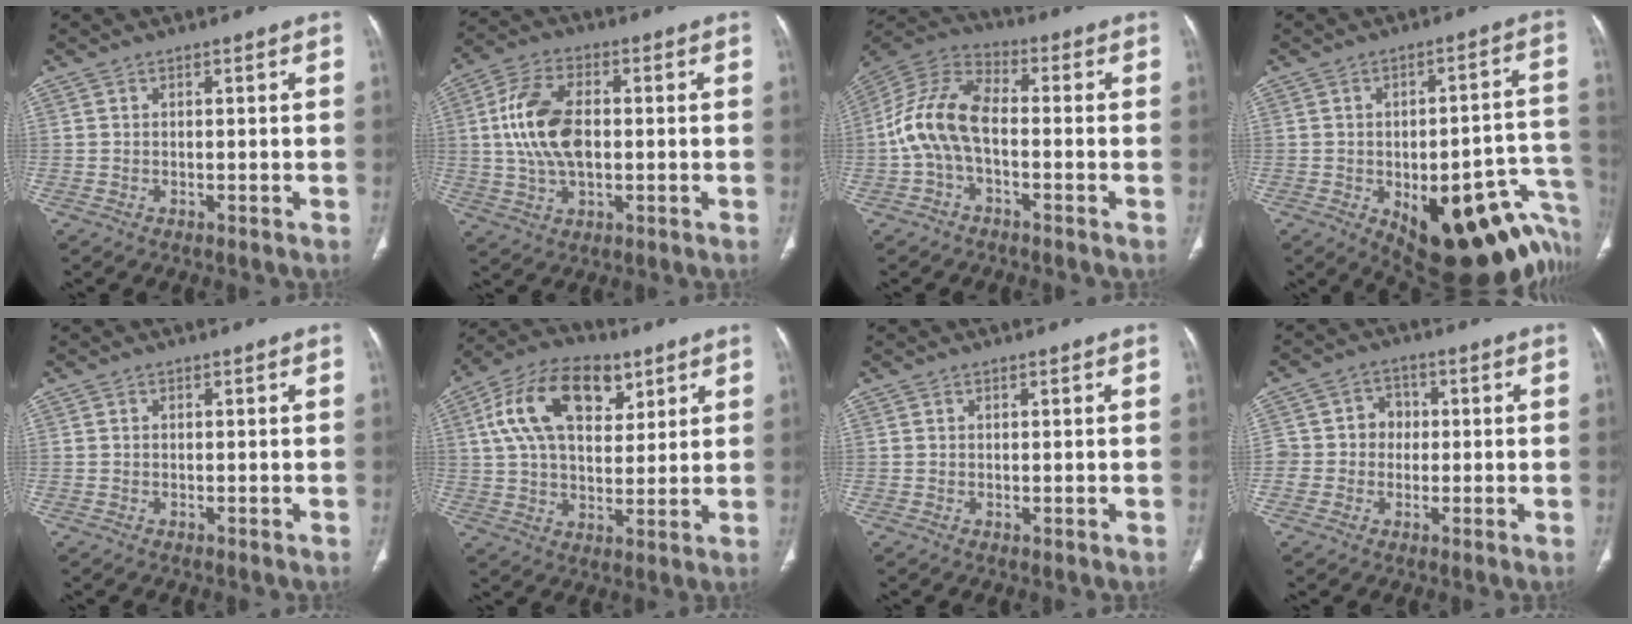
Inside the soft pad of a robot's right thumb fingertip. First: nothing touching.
{"total": 12.6, "force": [0.7, 7.2, 10.3], "torque": [-0.201, 0.012, 0.013]}
{"total": 12.0, "force": [-1.9, 6.7, 9.8], "torque": [-0.200, 0.037, -0.045]}
{"total": 27.7, "force": [-10.5, 11.5, 22.9], "torque": [-0.197, 0.058, -0.117]}
{"total": 0.0}
{"total": 17.5, "force": [6.8, 10.3, 12.4], "torque": [-0.196, -0.004, 0.115]}
{"total": 0.0}
{"total": 6.1, "force": [-0.1, 5.7, 2.1], "torque": [0.004, 0.018, -0.008]}